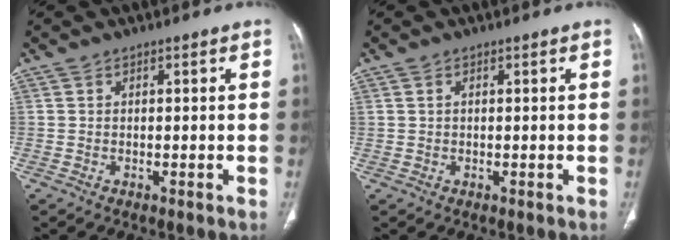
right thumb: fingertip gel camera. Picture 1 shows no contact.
{"total": 0.7, "force": [0.3, 0.4, 0.4], "torque": [-0.009, 0.003, 0.007]}